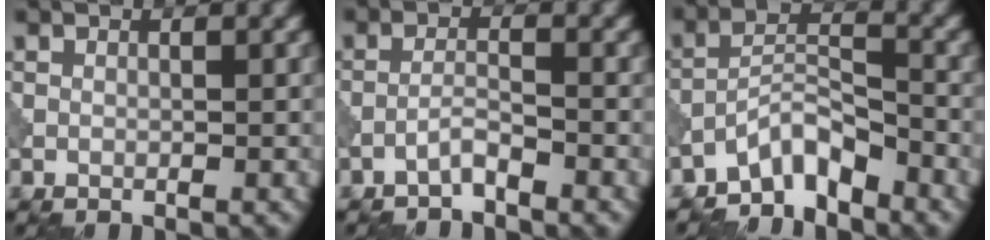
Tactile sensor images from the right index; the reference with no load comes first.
{"total": 1.6, "force": [-1.5, 0.1, 0.7], "torque": [-0.012, 0.009, -0.033]}
{"total": 4.6, "force": [-4.0, 1.3, 2.0], "torque": [-0.026, 0.009, -0.082]}